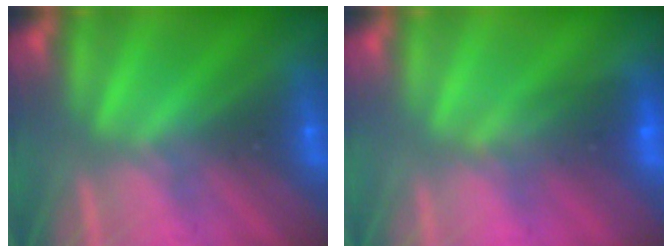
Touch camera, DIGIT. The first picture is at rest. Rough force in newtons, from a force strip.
{"total": 1.6}